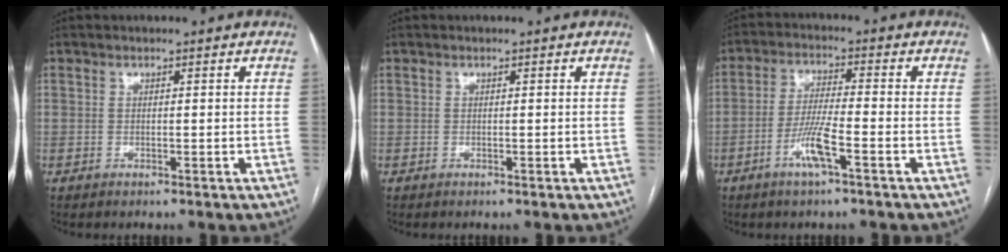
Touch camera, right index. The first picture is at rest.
{"total": 0.0}
{"total": 6.3, "force": [-3.0, 0.2, 5.5], "torque": [-0.114, -0.004, -0.060]}